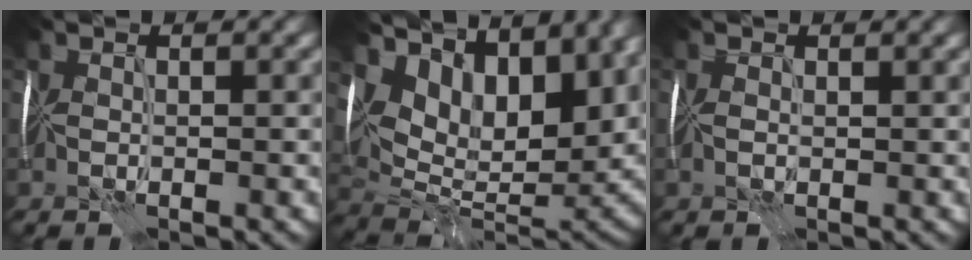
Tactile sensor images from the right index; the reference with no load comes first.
{"total": 13.1, "force": [7.4, 7.5, 7.7], "torque": [-0.147, 0.019, 0.143]}
{"total": 0.8, "force": [0.2, 0.6, 0.4], "torque": [-0.008, 0.004, -0.003]}